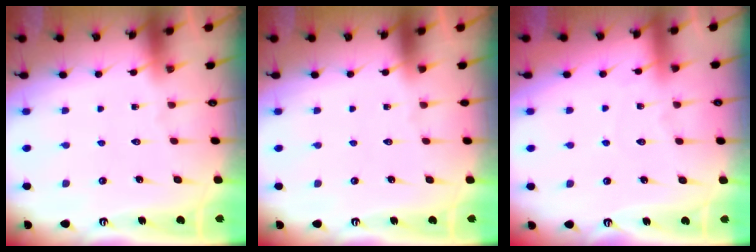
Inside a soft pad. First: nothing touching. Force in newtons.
{"total": 0.0}
{"total": 4.2, "press": 4.2, "slide": 0.3}